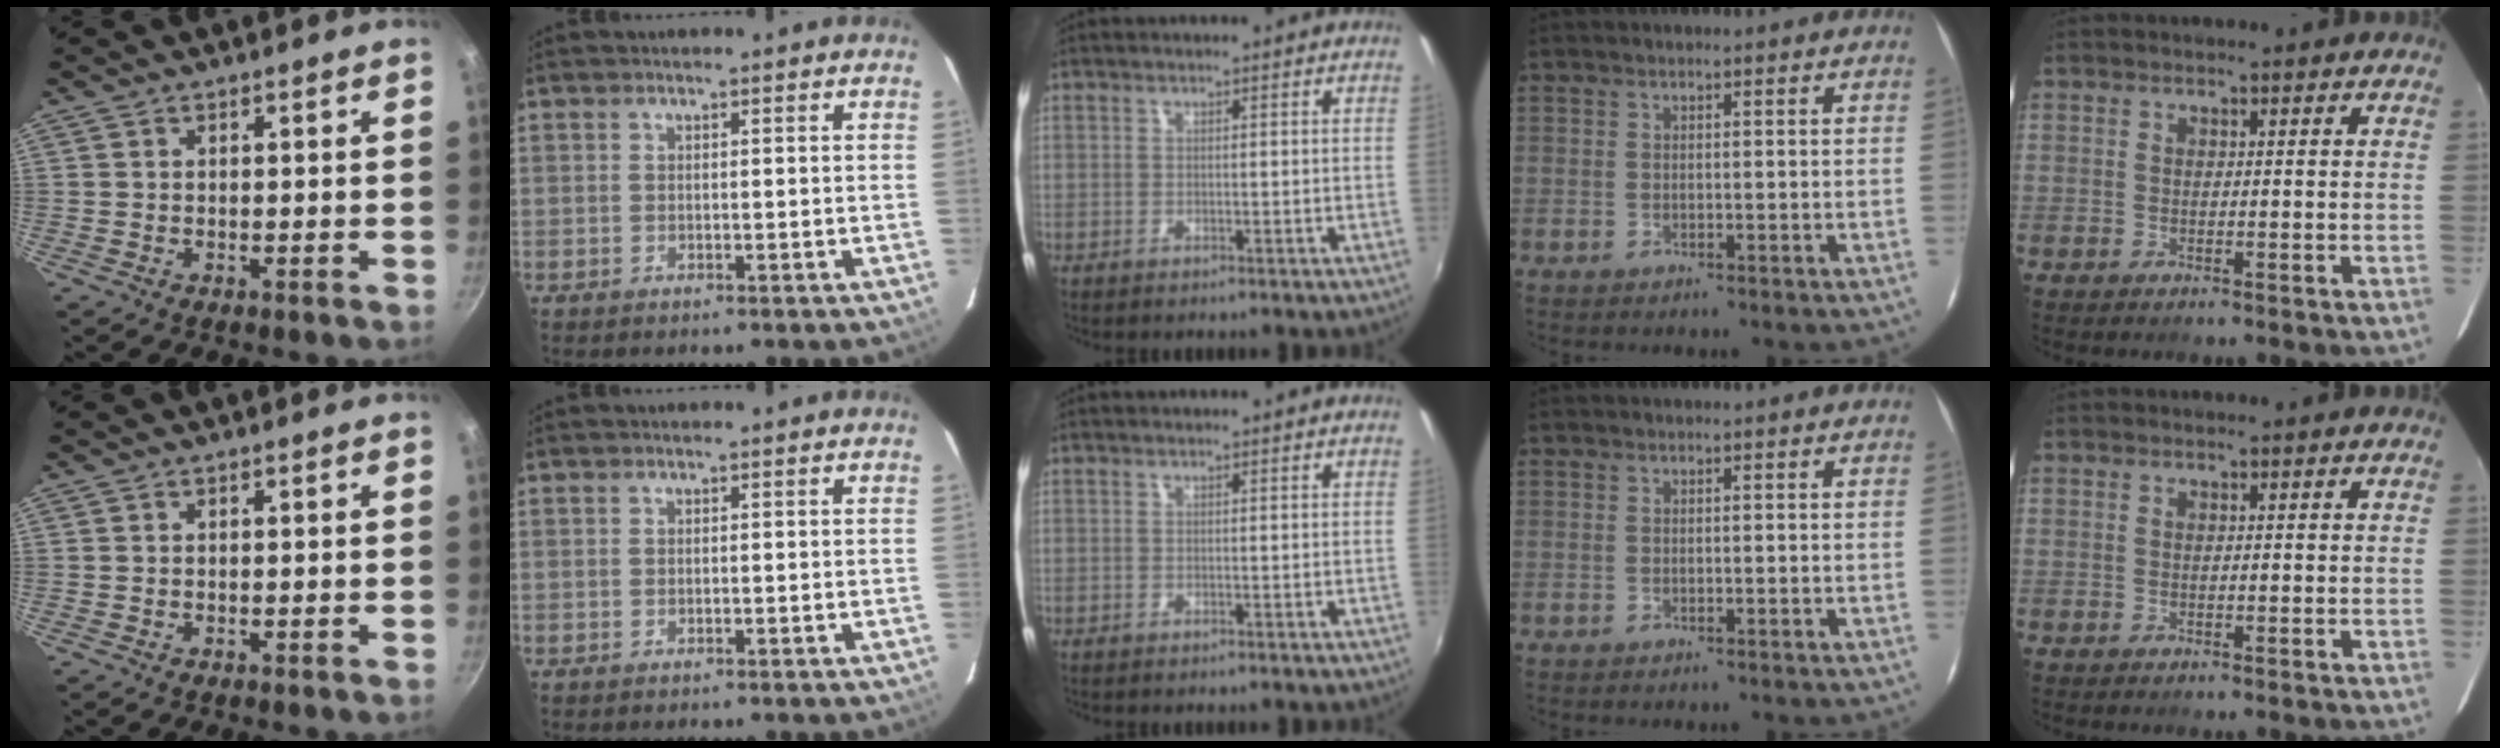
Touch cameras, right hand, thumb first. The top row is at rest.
{}